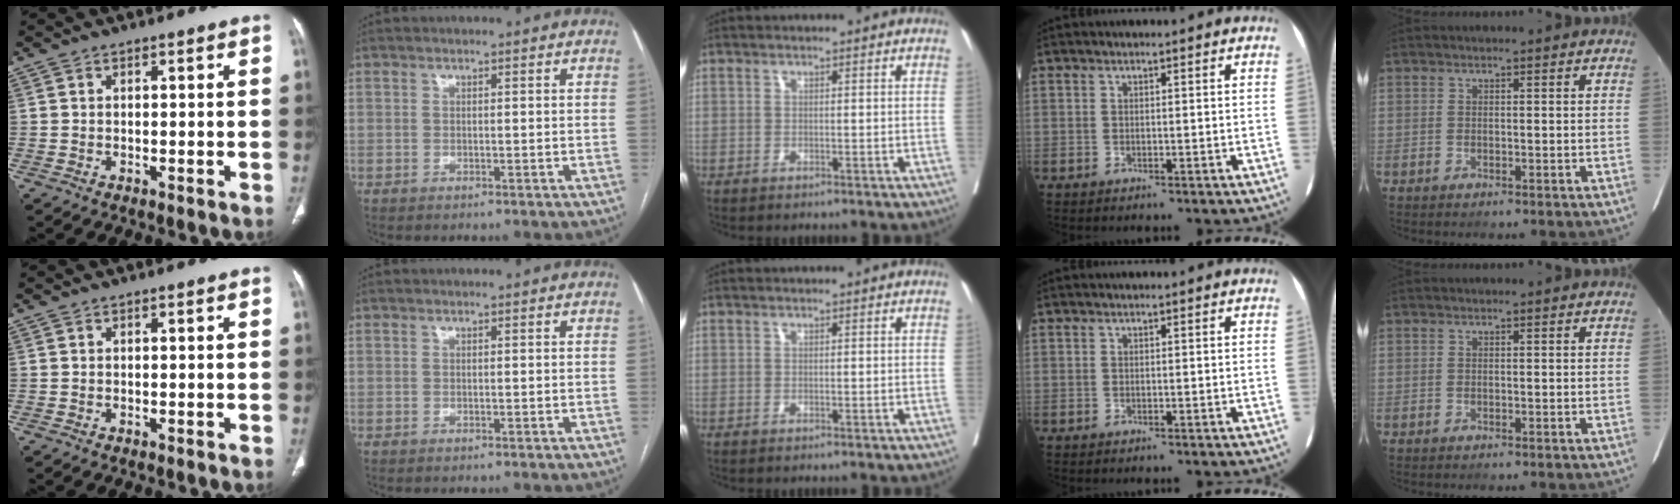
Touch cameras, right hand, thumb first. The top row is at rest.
{}